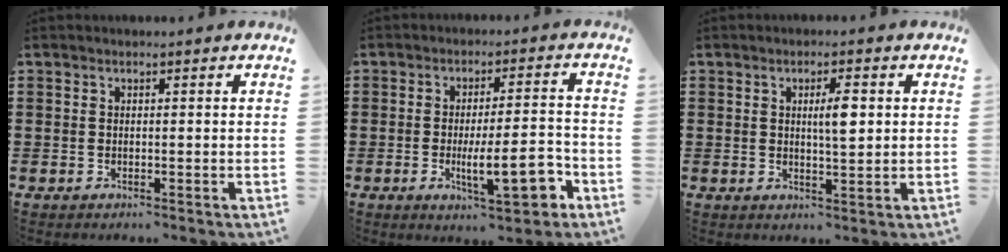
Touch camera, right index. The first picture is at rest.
{"total": 10.3, "force": [-3.3, 2.9, 9.3], "torque": [-0.138, -0.009, -0.051]}
{"total": 4.1, "force": [0.9, 1.1, 3.9], "torque": [-0.068, 0.004, 0.010]}